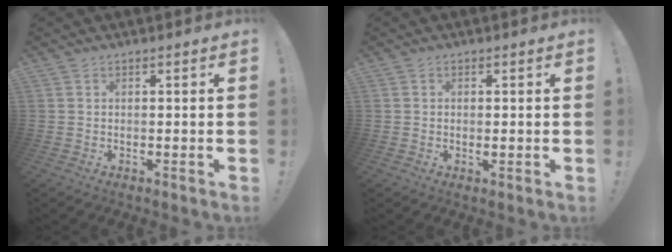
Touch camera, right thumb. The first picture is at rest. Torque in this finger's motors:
{"motor_torque": [0.09, -0.17, -0.04, 0.14, -0.06]}